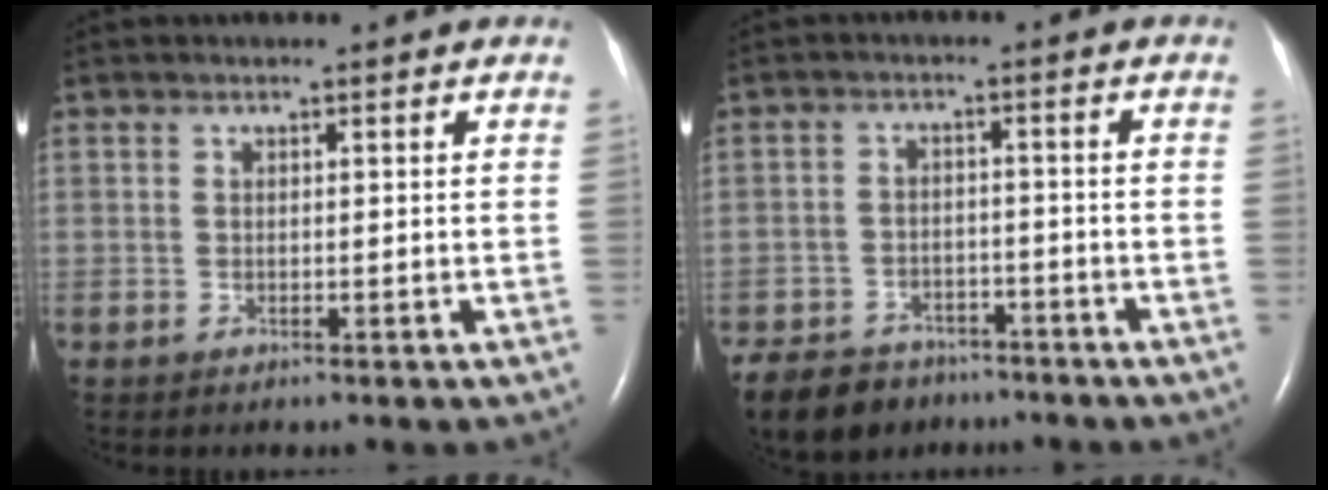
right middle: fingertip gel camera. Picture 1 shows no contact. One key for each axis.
{"total": 11.9, "fx": -9.1, "fy": 6.7, "fz": 3.8, "tx": -0.091, "ty": -0.008, "tz": -0.136}